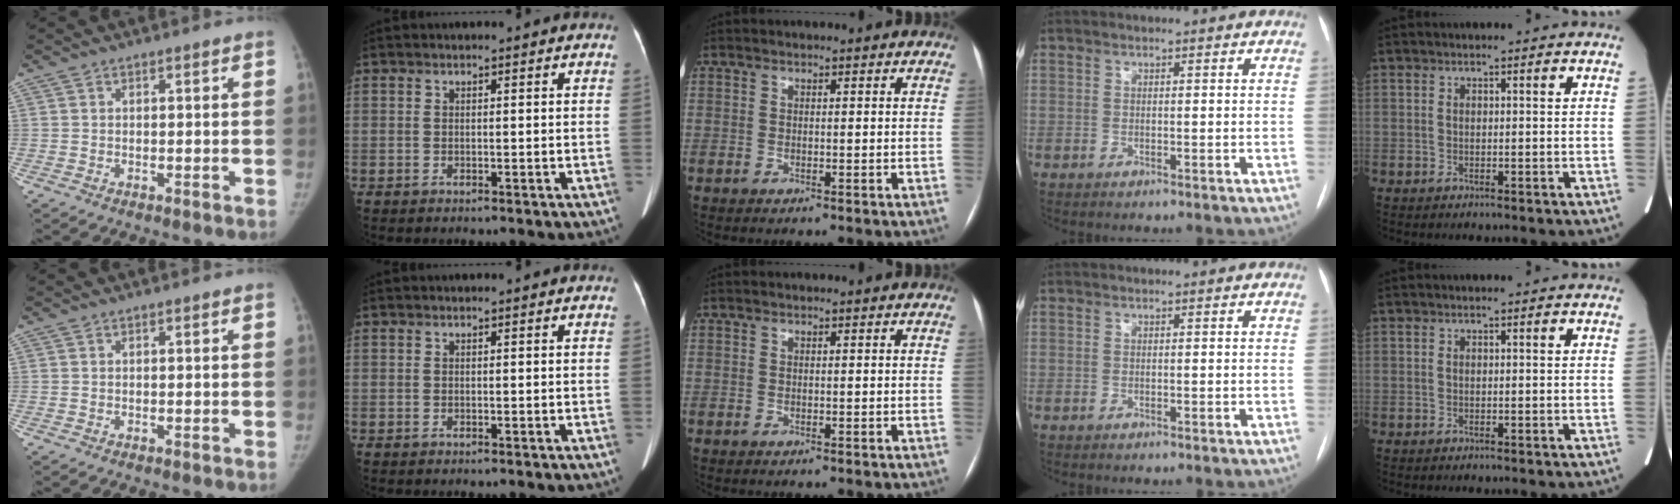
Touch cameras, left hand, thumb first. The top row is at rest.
{}